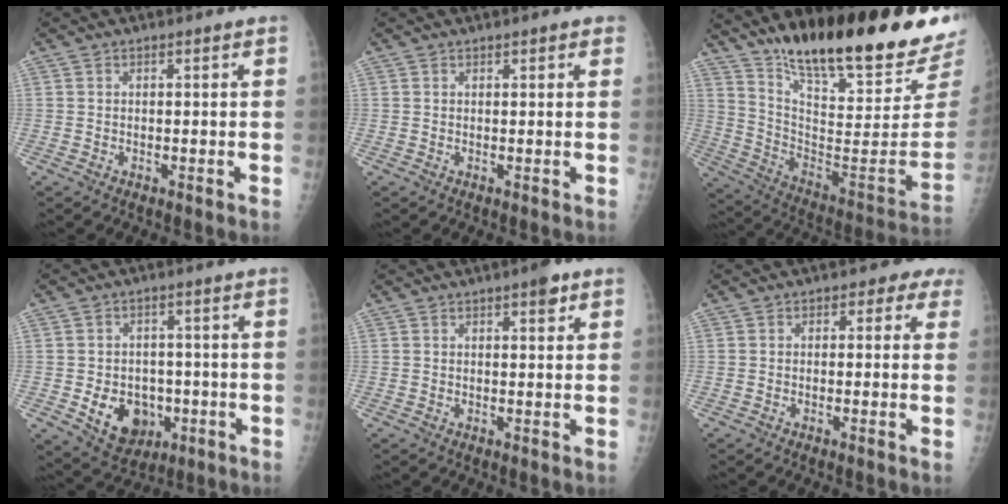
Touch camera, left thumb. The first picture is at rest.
{"total": 1.4, "force": [1.0, 0.4, 0.9], "torque": [-0.009, 0.000, 0.010]}
{"total": 26.5, "force": [20.5, 4.4, 16.2], "torque": [-0.230, -0.126, 0.323]}
{"total": 9.3, "force": [-2.3, 7.4, 5.1], "torque": [-0.050, 0.006, -0.020]}
{"total": 2.9, "force": [1.7, 0.9, 2.1], "torque": [-0.022, -0.006, 0.020]}
{"total": 2.7, "force": [1.3, 1.9, 1.3], "torque": [0.014, 0.000, 0.005]}